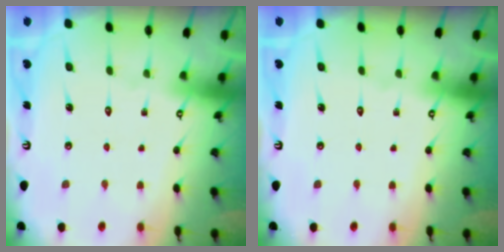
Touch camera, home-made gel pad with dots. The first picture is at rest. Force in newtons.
{"total": 0.0}